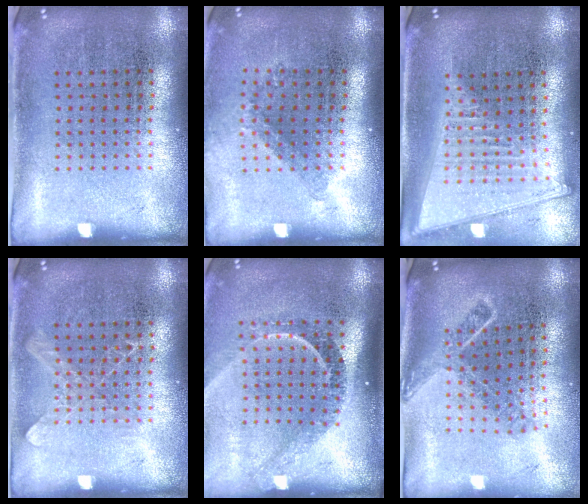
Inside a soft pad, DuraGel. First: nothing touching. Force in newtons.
{"total": 1.3, "press": 0.8, "slide": 0.9}
{"total": 2.1, "press": 1.8, "slide": 1.2}
{"total": 1.0, "press": 1.0, "slide": 0.3}
{"total": 2.3, "press": 1.6, "slide": 1.6}
{"total": 1.7, "press": 1.2, "slide": 1.1}